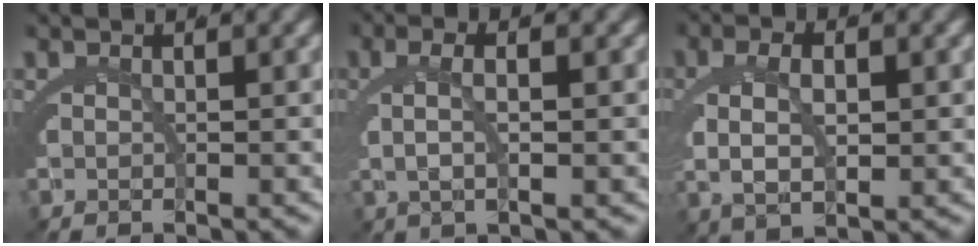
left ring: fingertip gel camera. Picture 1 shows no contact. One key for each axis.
{"total": 3.6, "fx": 0.3, "fy": 1.0, "fz": 3.4, "tx": -0.061, "ty": 0.006, "tz": 0.004}
{"total": 5.2, "fx": 0.2, "fy": 2.8, "fz": 4.4, "tx": -0.083, "ty": -0.004, "tz": 0.010}